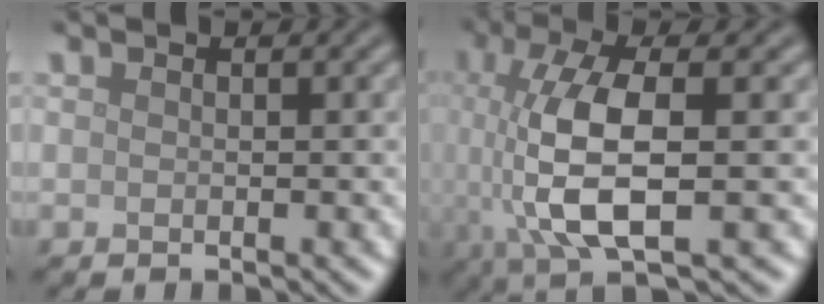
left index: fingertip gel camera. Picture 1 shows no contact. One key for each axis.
{"total": 9.1, "fx": -1.0, "fy": 3.0, "fz": 8.6, "tx": -0.178, "ty": 0.000, "tz": -0.020}